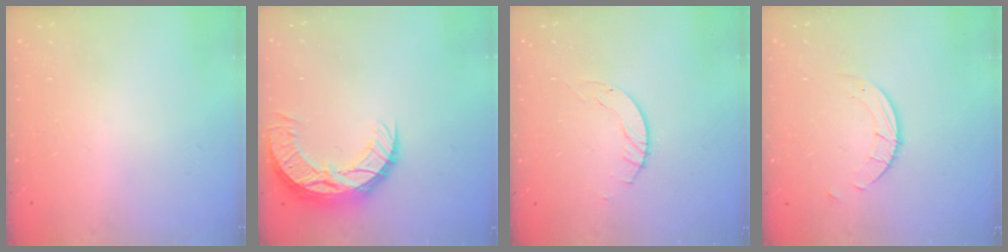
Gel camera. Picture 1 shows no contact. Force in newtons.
{"total": 12.2, "press": 12.2, "slide": 0.8}
{"total": 2.9, "press": 2.9, "slide": 0.4}
{"total": 2.5, "press": 2.5, "slide": 0.2}